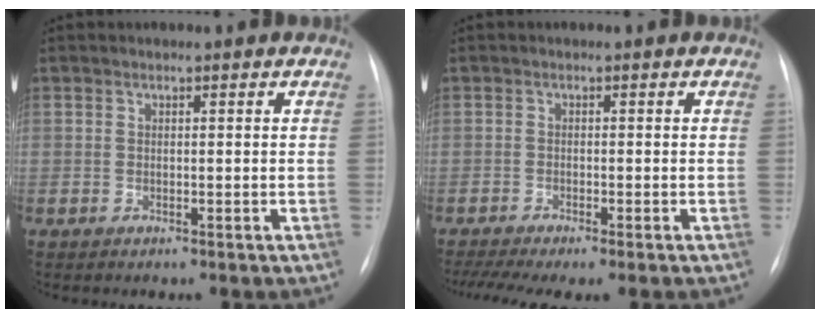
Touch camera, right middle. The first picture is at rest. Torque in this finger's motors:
{"motor_torque": [1.11, -1.03, 0.28, 0.06]}